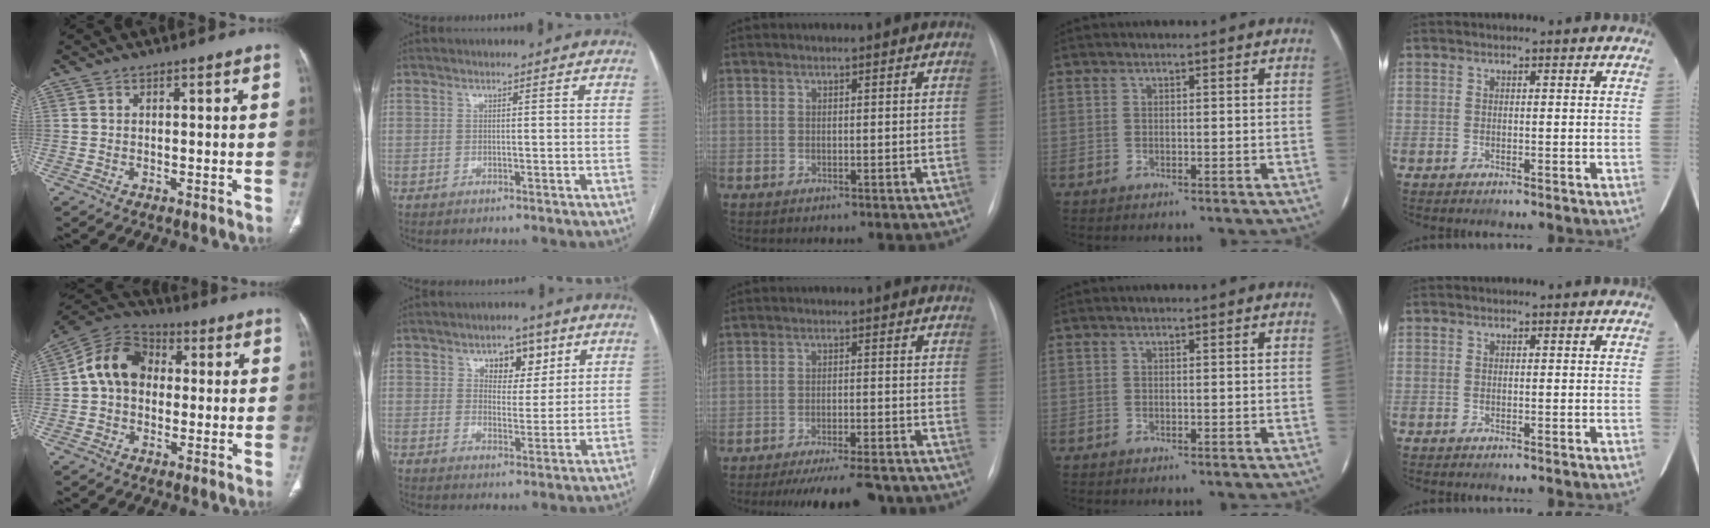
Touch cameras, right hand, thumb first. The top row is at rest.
{"thumb": {"total": 11.6, "force": [1.0, 9.0, 7.2], "torque": [-0.112, 0.030, 0.003]}, "index": {"total": 6.0, "force": [3.2, 3.7, 3.5], "torque": [-0.042, 0.009, 0.048]}, "middle": {"total": 10.9, "force": [-9.8, 1.4, 4.6], "torque": [-0.060, -0.011, -0.135]}}